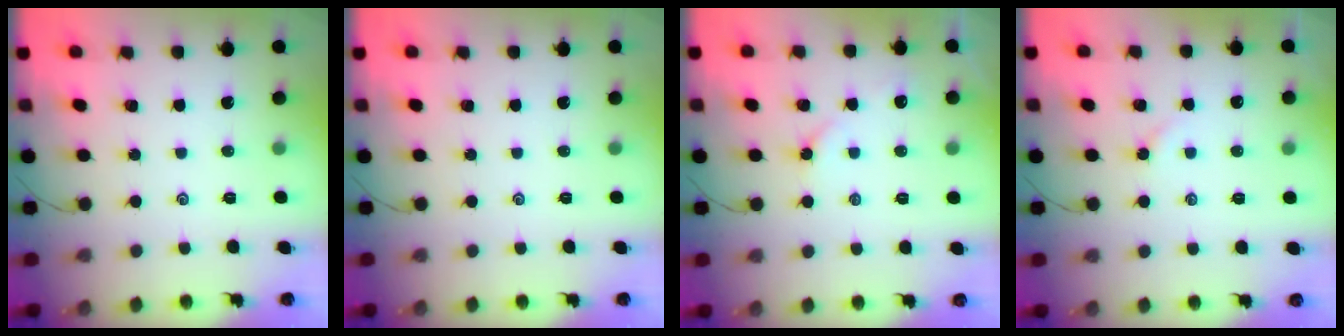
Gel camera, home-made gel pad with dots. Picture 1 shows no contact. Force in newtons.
{"total": 0.0}
{"total": 4.7, "press": 4.6, "slide": 0.5}
{"total": 2.1, "press": 2.1, "slide": 0.4}